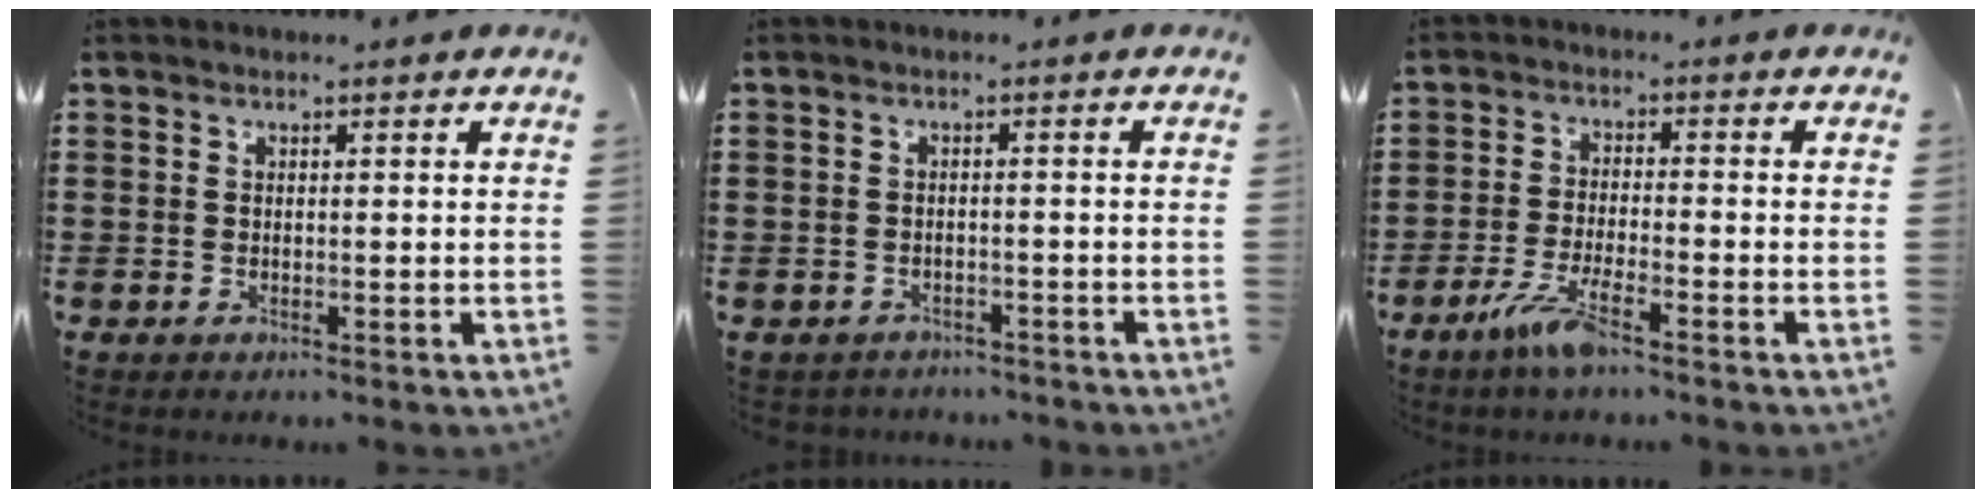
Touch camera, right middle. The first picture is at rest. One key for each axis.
{"total": 1.7, "fx": -1.6, "fy": 0.3, "fz": -0.2, "tx": -0.005, "ty": -0.001, "tz": -0.038}
{"total": 5.3, "fx": -3.5, "fy": 0.4, "fz": 3.9, "tx": -0.082, "ty": -0.011, "tz": -0.064}